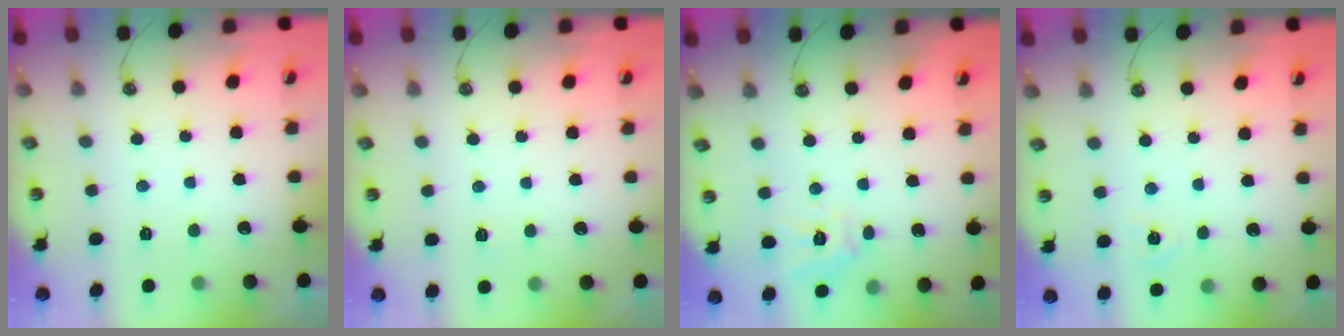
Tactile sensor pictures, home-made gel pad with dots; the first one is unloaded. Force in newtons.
{"total": 2.8, "press": 2.8, "slide": 0.3}
{"total": 10.1, "press": 10.0, "slide": 0.9}
{"total": 4.3, "press": 4.2, "slide": 0.4}